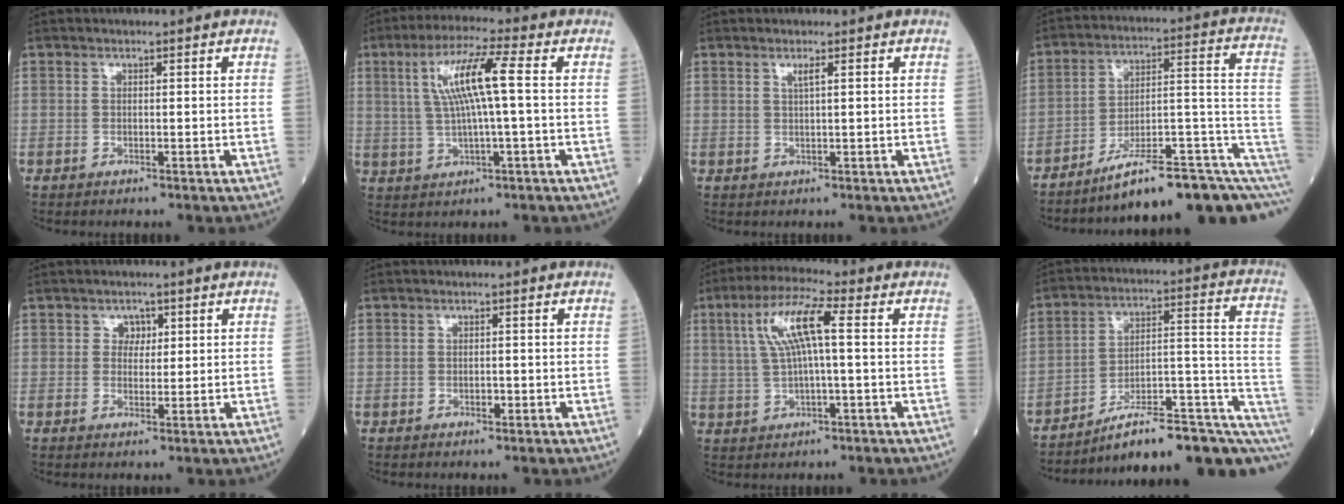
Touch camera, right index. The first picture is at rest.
{"total": 9.2, "force": [1.6, 0.1, 9.1], "torque": [-0.177, 0.014, 0.031]}
{"total": 1.2, "force": [0.6, -0.2, 1.1], "torque": [-0.022, 0.000, 0.010]}
{"total": 17.1, "force": [-9.5, 3.2, 13.9], "torque": [-0.138, 0.059, -0.135]}
{"total": 2.1, "force": [0.8, 1.7, 0.9], "torque": [-0.003, 0.001, 0.009]}
{"total": 0.9, "force": [-0.4, 0.3, 0.7], "torque": [-0.013, -0.001, -0.005]}
{"total": 8.6, "force": [1.8, 1.0, 8.4], "torque": [-0.172, 0.022, 0.035]}
{"total": 19.4, "force": [-12.7, 4.4, 13.9], "torque": [-0.127, 0.060, -0.179]}